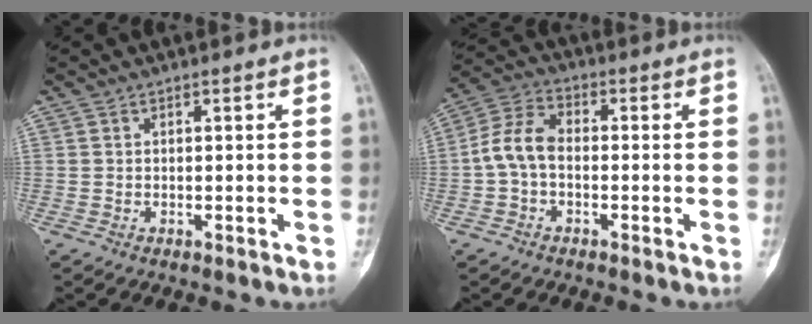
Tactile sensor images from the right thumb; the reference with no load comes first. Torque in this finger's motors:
{"motor_torque": [0.45, 0.46, 0.31, -0.29, 0.08]}